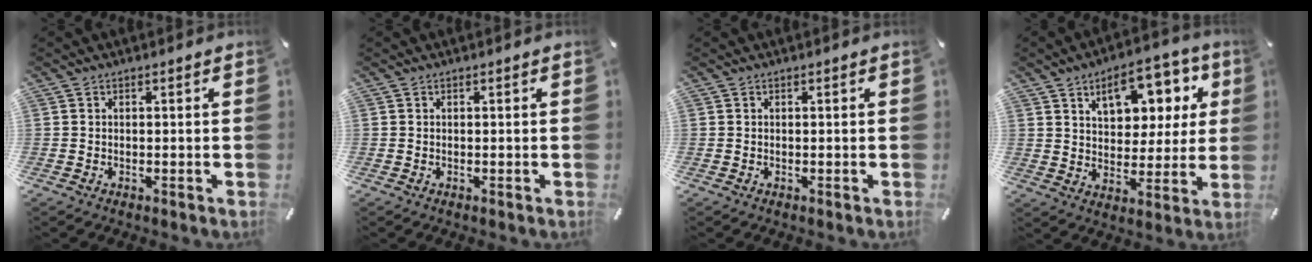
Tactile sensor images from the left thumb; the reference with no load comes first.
{"total": 0.0}
{"total": 0.0}
{"total": 13.6, "force": [6.6, 8.5, 8.3], "torque": [-0.115, -0.023, 0.112]}